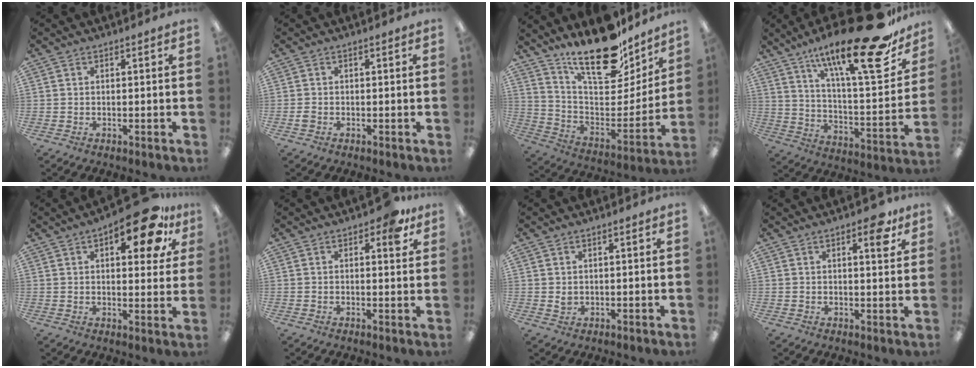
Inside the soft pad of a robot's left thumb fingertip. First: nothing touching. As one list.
[{"total": 1.2, "force": [-0.5, 0.9, 0.7], "torque": [-0.014, 0.003, -0.010]}, {"total": 22.7, "force": [18.0, 8.5, 11.1], "torque": [-0.170, -0.124, 0.311]}, {"total": 25.6, "force": [17.6, 5.5, 17.8], "torque": [-0.275, -0.116, 0.280]}, {"total": 14.4, "force": [7.5, 5.8, 10.9], "torque": [-0.130, -0.030, 0.114]}, {"total": 5.5, "force": [3.1, 2.4, 3.8], "torque": [-0.043, -0.007, 0.047]}, {"total": 1.6, "force": [0.5, 1.2, 0.9], "torque": [-0.019, 0.004, 0.008]}, {"total": 6.4, "force": [3.6, 2.4, 4.7], "torque": [-0.054, -0.013, 0.053]}]